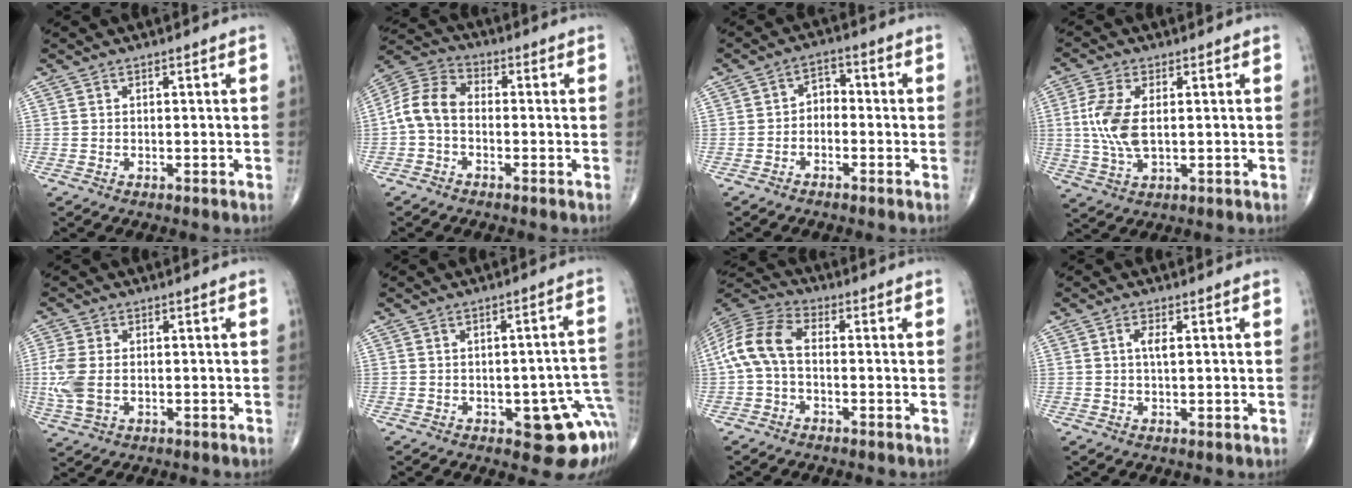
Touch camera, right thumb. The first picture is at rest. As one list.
[{"total": 8.1, "force": [-1.4, 5.5, 5.8], "torque": [-0.110, 0.028, -0.043]}, {"total": 3.5, "force": [-1.3, 2.5, 2.0], "torque": [-0.013, 0.025, -0.037]}, {"total": 8.6, "force": [0.7, 4.3, 7.4], "torque": [-0.177, -0.008, 0.017]}, {"total": 6.8, "force": [-0.4, 4.3, 5.3], "torque": [-0.142, -0.002, -0.006]}, {"total": 12.2, "force": [-4.1, 5.4, 10.1], "torque": [-0.075, 0.023, -0.039]}, {"total": 9.9, "force": [-0.7, 5.7, 8.1], "torque": [-0.174, 0.029, -0.025]}, {"total": 2.7, "force": [0.6, 0.9, 2.4], "torque": [-0.047, -0.002, 0.010]}]